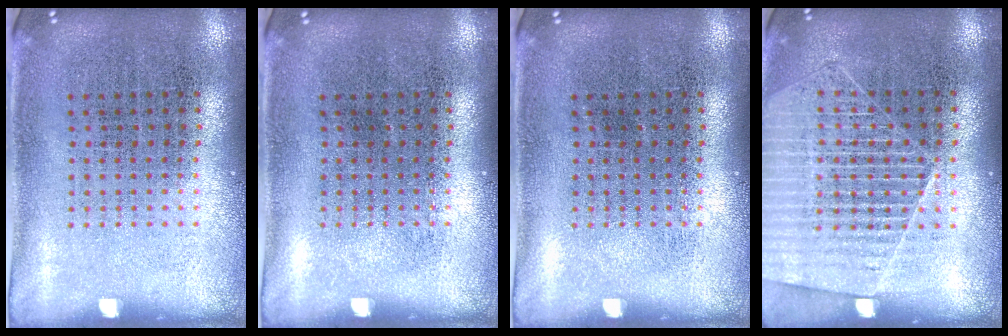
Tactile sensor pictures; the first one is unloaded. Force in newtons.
{"total": 0.0}
{"total": 0.0}
{"total": 1.4, "press": 1.3, "slide": 0.5}